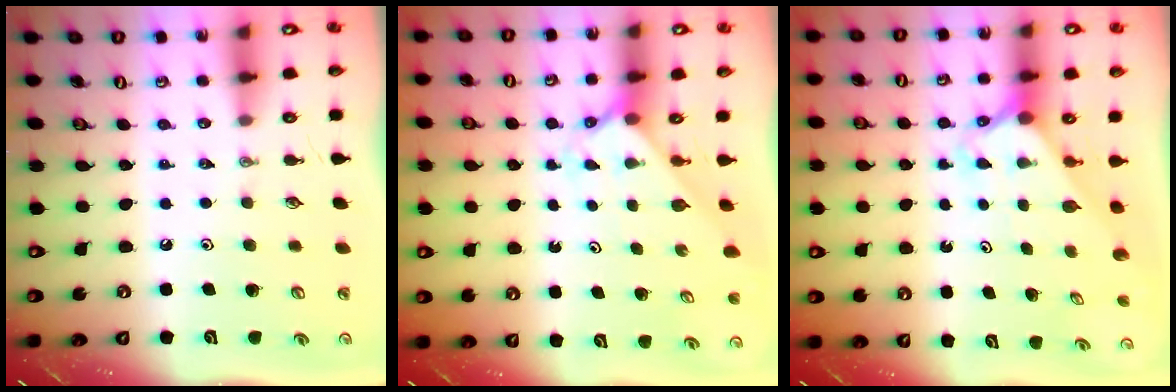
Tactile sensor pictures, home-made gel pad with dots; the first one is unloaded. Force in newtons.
{"total": 2.3, "press": 2.3, "slide": 0.2}
{"total": 2.0, "press": 2.0, "slide": 0.2}